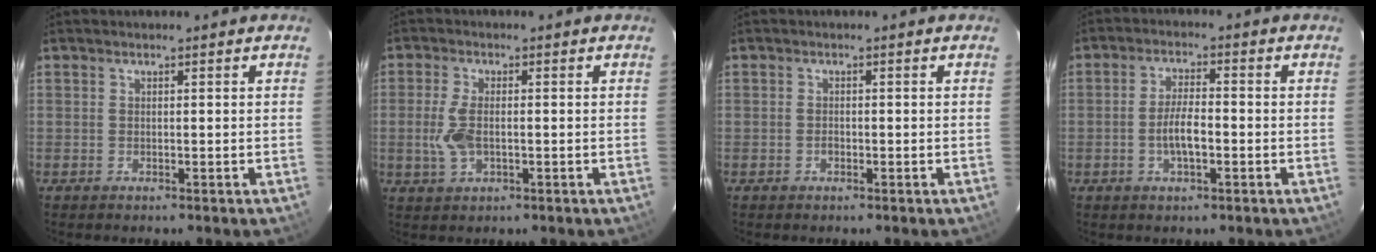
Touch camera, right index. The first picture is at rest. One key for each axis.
{"total": 5.6, "fx": -0.8, "fy": 2.8, "fz": 4.9, "tx": -0.109, "ty": -0.002, "tz": -0.014}
{"total": 1.0, "fx": -0.5, "fy": 0.7, "fz": 0.6, "tx": -0.012, "ty": 0.002, "tz": -0.009}
{"total": 5.2, "fx": -1.6, "fy": 1.7, "fz": 4.7, "tx": -0.091, "ty": 0.002, "tz": -0.026}